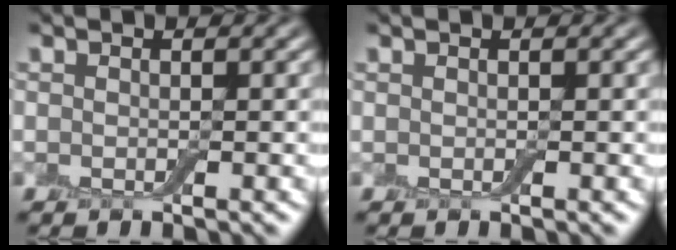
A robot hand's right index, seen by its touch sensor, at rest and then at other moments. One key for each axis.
{"total": 0.0}